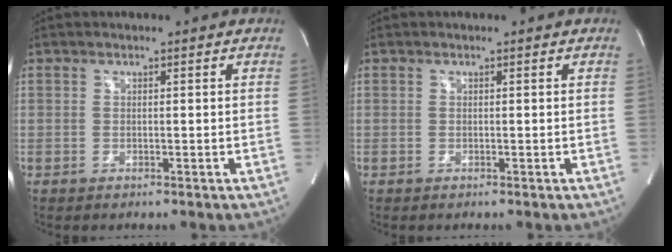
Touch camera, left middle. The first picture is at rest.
{"total": 0.0}